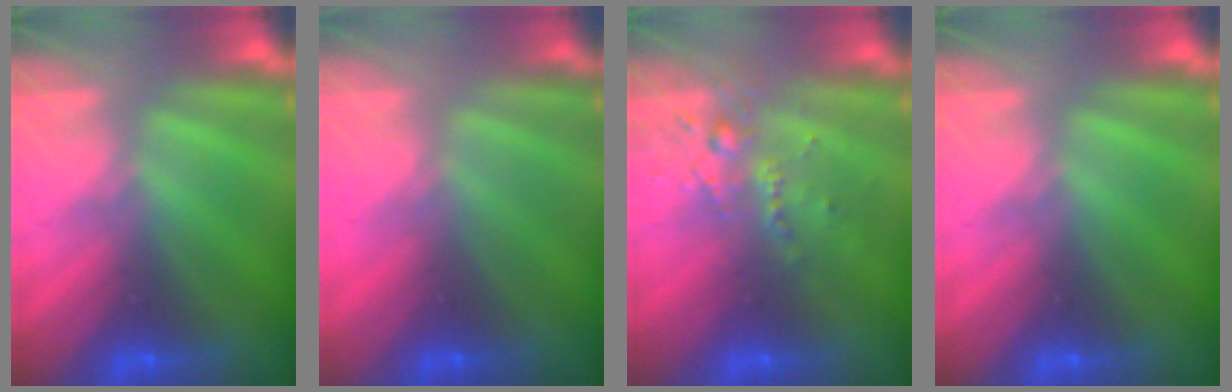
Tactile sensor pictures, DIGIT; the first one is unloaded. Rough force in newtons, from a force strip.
{"total": 3.4}
{"total": 2.6}
{"total": 0.0}